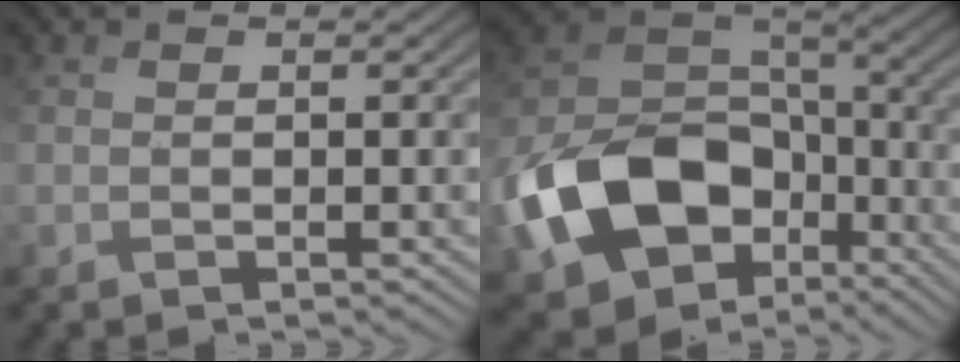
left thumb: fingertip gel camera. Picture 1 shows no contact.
{"total": 15.5, "force": [-6.0, 11.0, 9.0], "torque": [-0.194, -0.032, -0.117]}